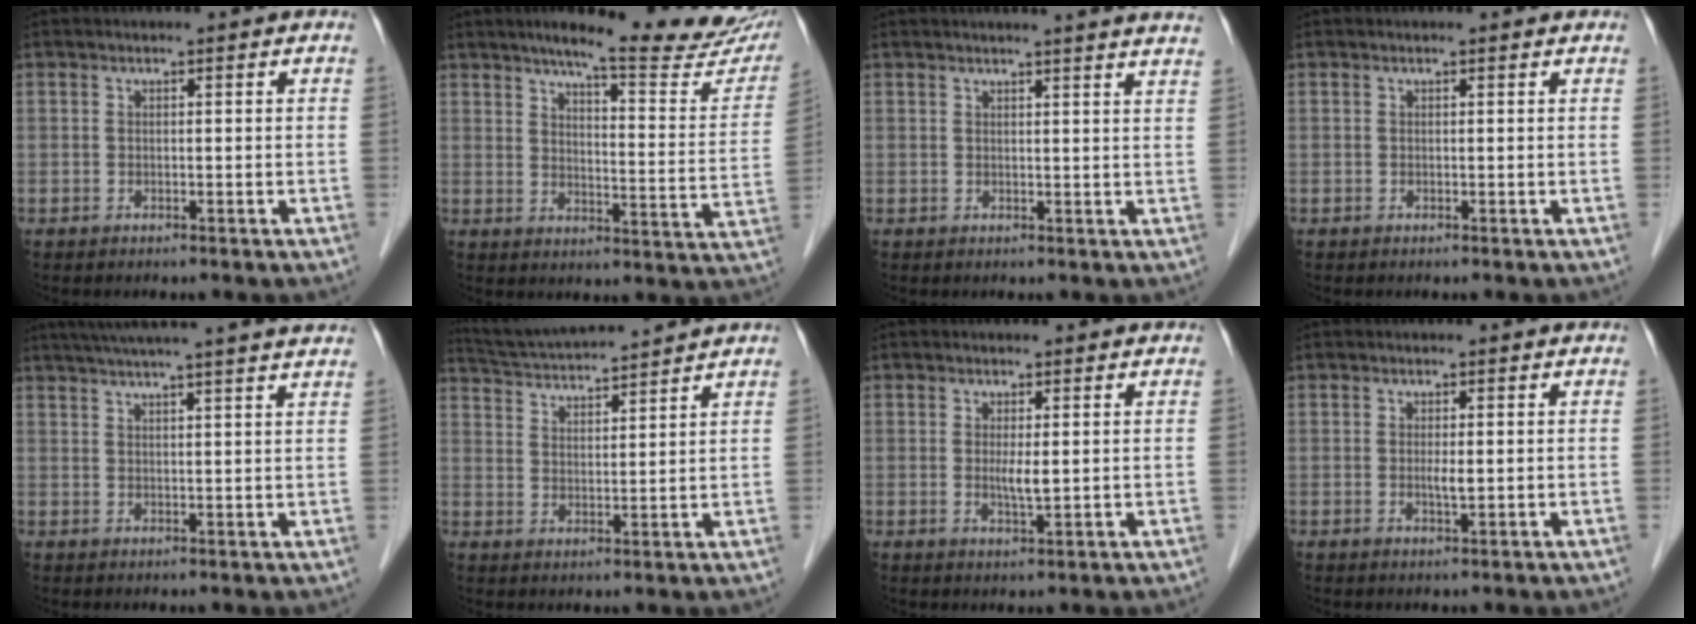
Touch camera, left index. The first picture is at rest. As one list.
[{"total": 20.4, "force": [17.2, 2.3, 10.8], "torque": [-0.136, -0.046, 0.207]}, {"total": 10.1, "force": [9.3, -0.8, 3.7], "torque": [-0.045, -0.016, 0.088]}, {"total": 0.0}, {"total": 19.5, "force": [17.2, -0.3, 9.2], "torque": [-0.151, 0.017, 0.222]}, {"total": 12.1, "force": [11.4, -0.2, 4.1], "torque": [-0.083, 0.023, 0.183]}, {"total": 2.2, "force": [0.3, 0.3, 2.2], "torque": [-0.045, -0.006, 0.008]}, {"total": 1.5, "force": [0.0, 0.2, 1.4], "torque": [-0.029, -0.003, 0.001]}]